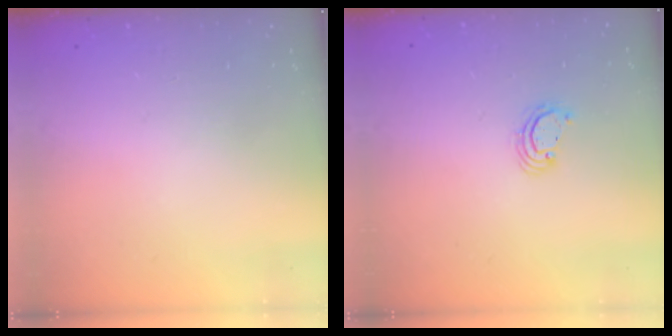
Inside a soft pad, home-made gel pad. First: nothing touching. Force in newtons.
{"total": 2.2, "press": 2.2, "slide": 0.2}